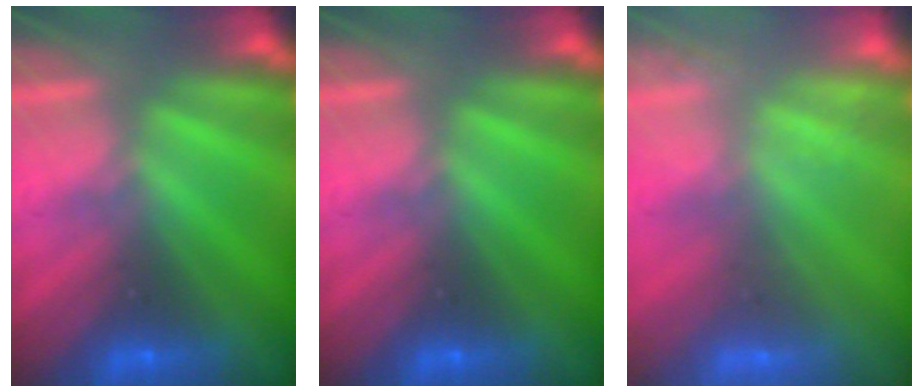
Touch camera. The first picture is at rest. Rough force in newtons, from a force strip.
{"total": 0.0}
{"total": 1.9}